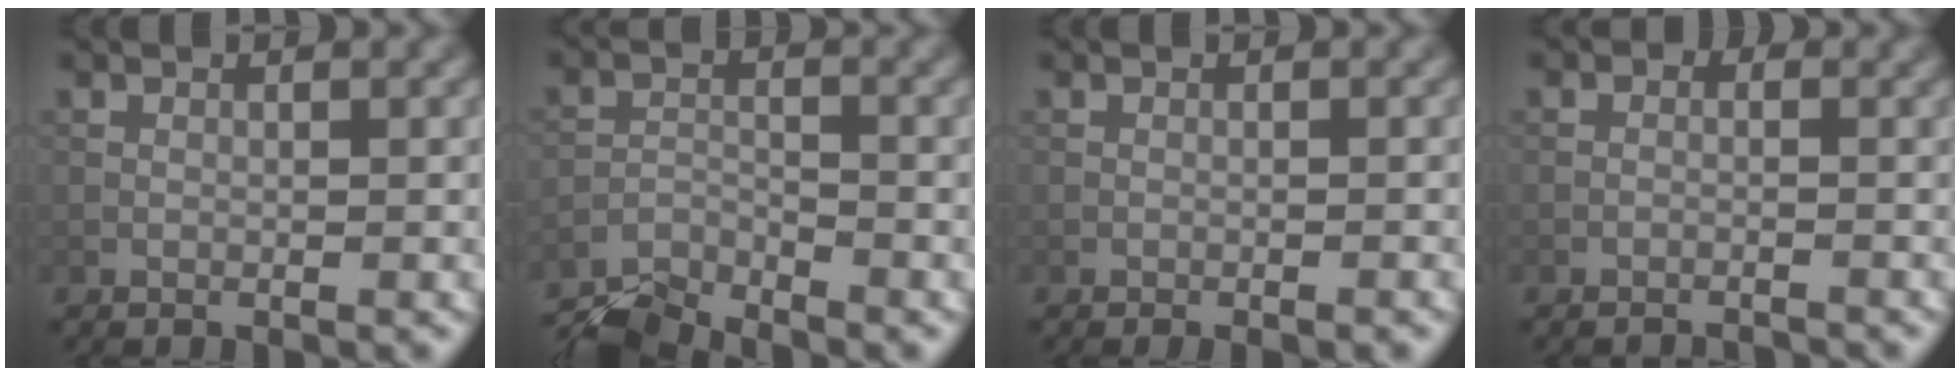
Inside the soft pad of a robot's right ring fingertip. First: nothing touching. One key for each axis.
{"total": 4.6, "fx": -4.4, "fy": 0.6, "fz": 1.2, "tx": -0.028, "ty": -0.008, "tz": -0.089}
{"total": 1.1, "fx": -0.6, "fy": 0.2, "fz": 0.9, "tx": -0.008, "ty": 0.005, "tz": -0.013}
{"total": 2.1, "fx": -2.0, "fy": 0.4, "fz": 0.3, "tx": -0.002, "ty": 0.014, "tz": -0.027}